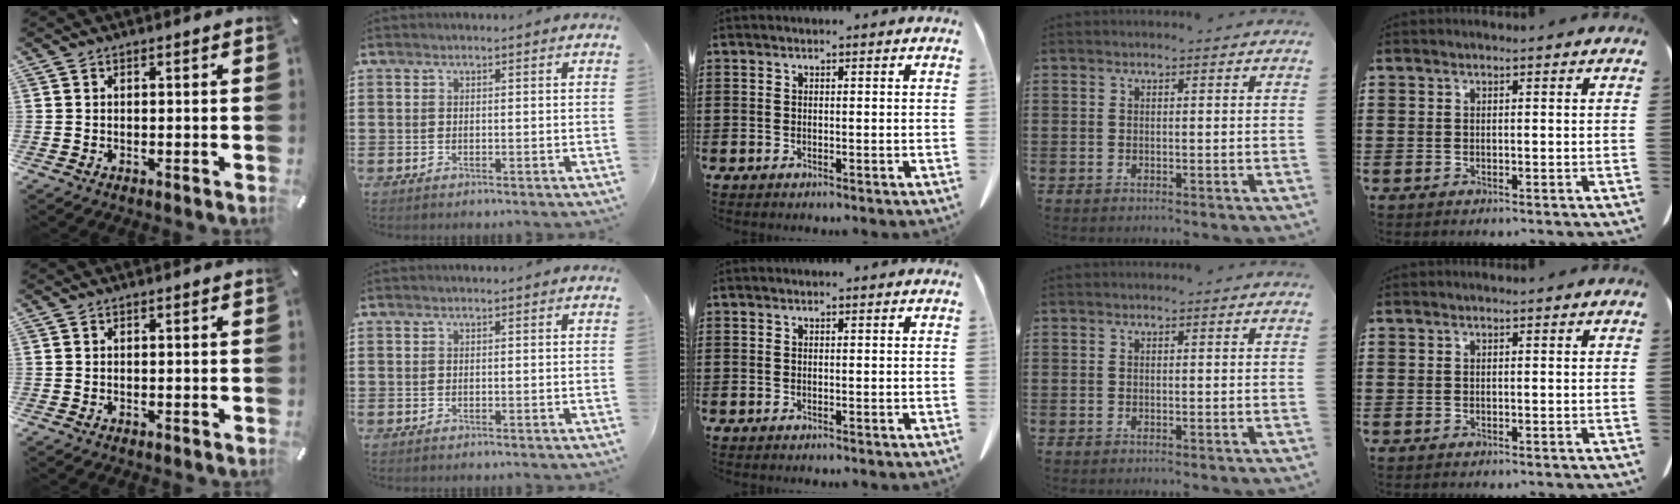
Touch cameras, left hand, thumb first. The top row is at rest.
{}